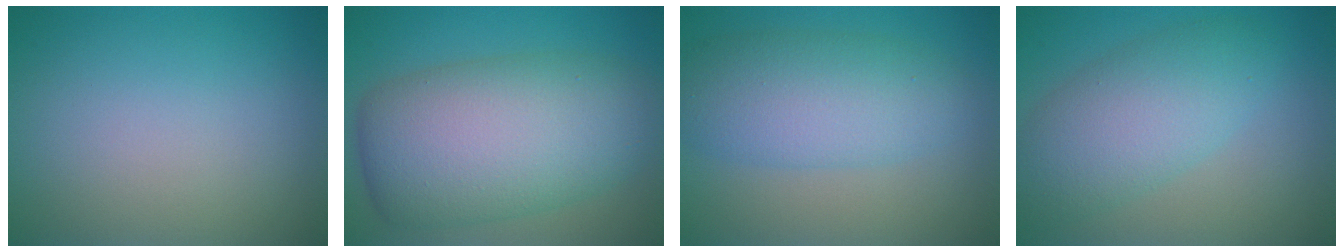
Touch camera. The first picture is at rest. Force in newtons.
{"total": 11.1, "press": 11.1, "slide": 0.4}
{"total": 6.1, "press": 6.1, "slide": 0.2}
{"total": 5.8, "press": 5.8, "slide": 0.1}